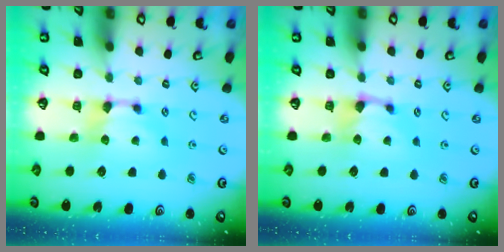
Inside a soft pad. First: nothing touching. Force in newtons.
{"total": 1.0, "press": 0.3, "slide": 0.9}